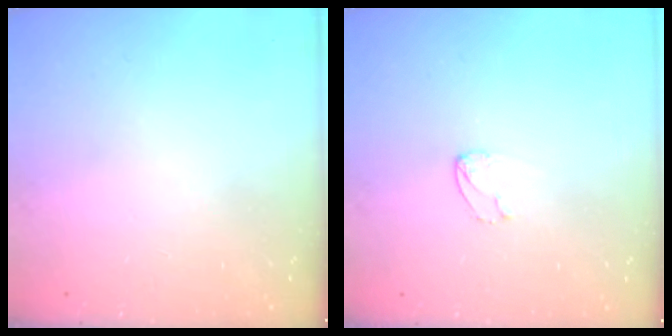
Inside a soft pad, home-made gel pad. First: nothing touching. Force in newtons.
{"total": 2.8, "press": 2.8, "slide": 0.2}